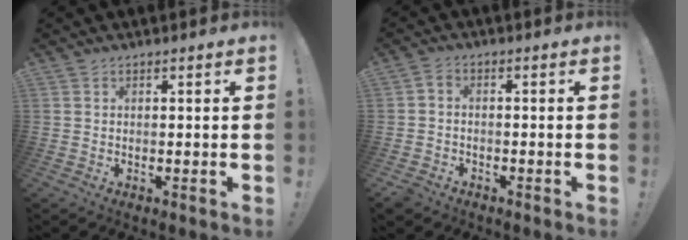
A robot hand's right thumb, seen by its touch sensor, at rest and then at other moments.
{"total": 3.1, "force": [-1.8, 2.2, 1.3], "torque": [-0.031, 0.008, -0.033]}